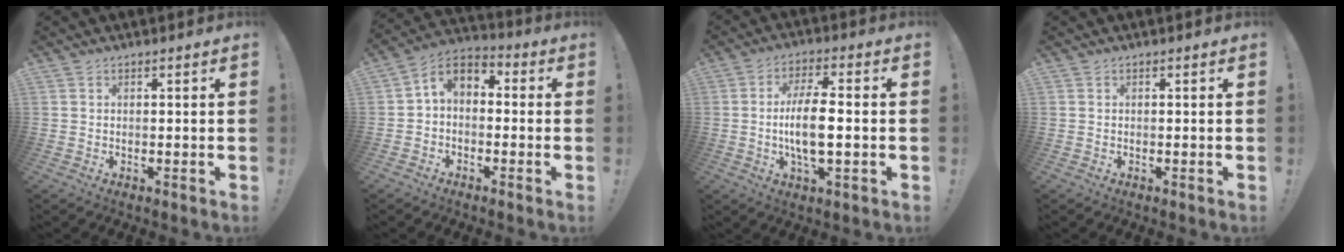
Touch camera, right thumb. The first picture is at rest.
{"total": 5.6, "force": [-0.7, 4.2, 3.6], "torque": [-0.074, 0.013, -0.008]}
{"total": 10.7, "force": [-1.1, 3.3, 10.1], "torque": [-0.196, -0.004, -0.025]}
{"total": 0.0}